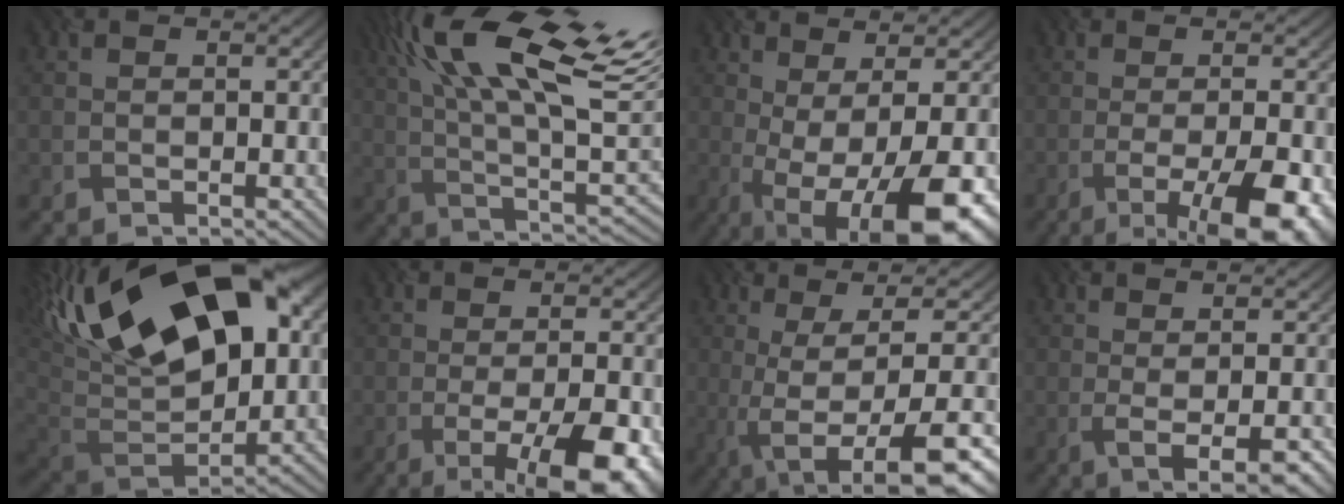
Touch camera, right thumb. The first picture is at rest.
{"total": 19.1, "force": [8.5, 5.9, 16.0], "torque": [-0.278, 0.050, 0.141]}
{"total": 14.4, "force": [-4.5, 4.6, 12.9], "torque": [-0.190, -0.003, -0.044]}
{"total": 13.1, "force": [-6.1, 3.9, 10.9], "torque": [-0.136, 0.005, -0.075]}
{"total": 20.6, "force": [9.6, 10.8, 14.7], "torque": [-0.321, 0.059, 0.173]}
{"total": 13.7, "force": [-6.1, 4.7, 11.4], "torque": [-0.136, 0.007, -0.073]}
{"total": 13.3, "force": [-3.1, 3.2, 12.6], "torque": [-0.160, 0.021, -0.034]}
{"total": 5.5, "force": [-1.3, 1.5, 5.1], "torque": [-0.068, 0.013, -0.010]}